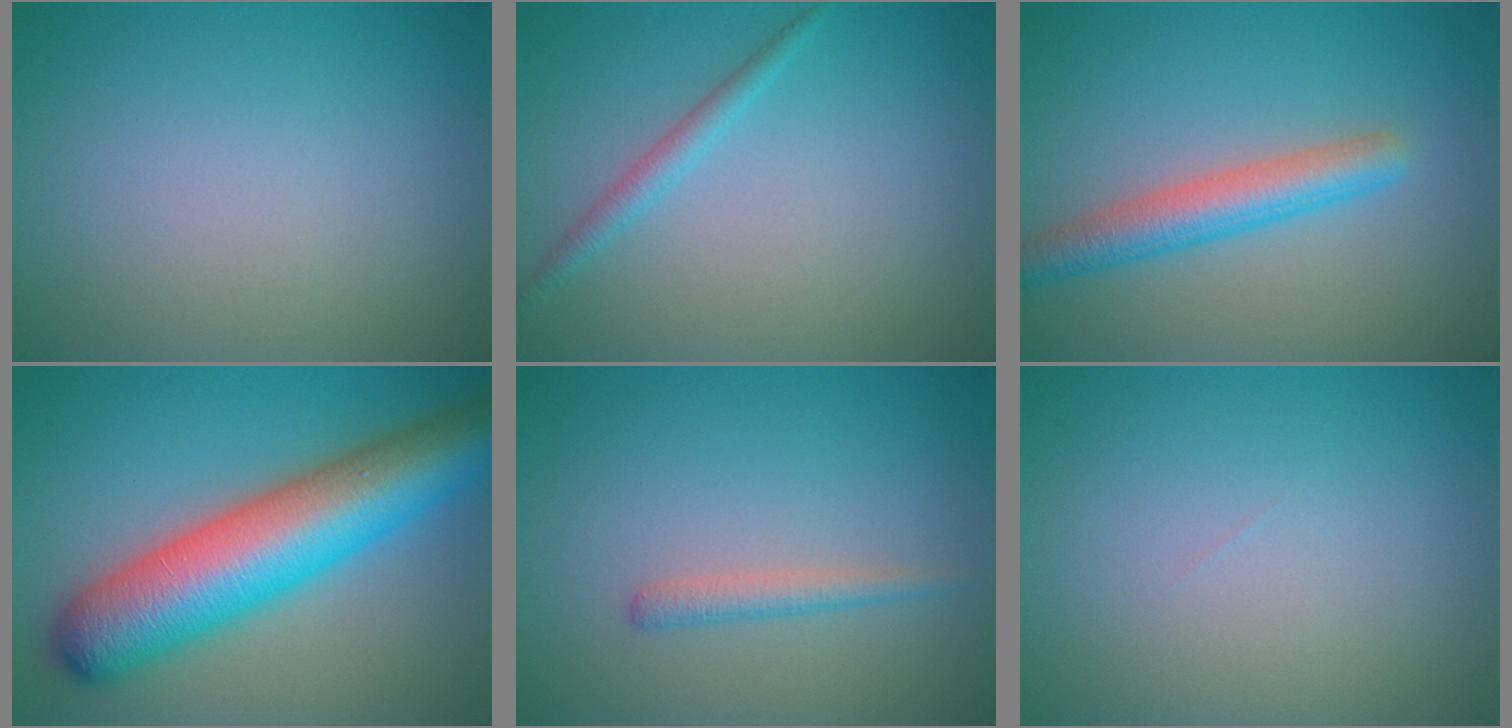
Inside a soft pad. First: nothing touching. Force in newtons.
{"total": 1.6, "press": 1.6, "slide": 0.1}
{"total": 4.1, "press": 4.1, "slide": 0.1}
{"total": 11.9, "press": 11.9, "slide": 0.3}
{"total": 1.5, "press": 1.5, "slide": 0.1}
{"total": 0.0}